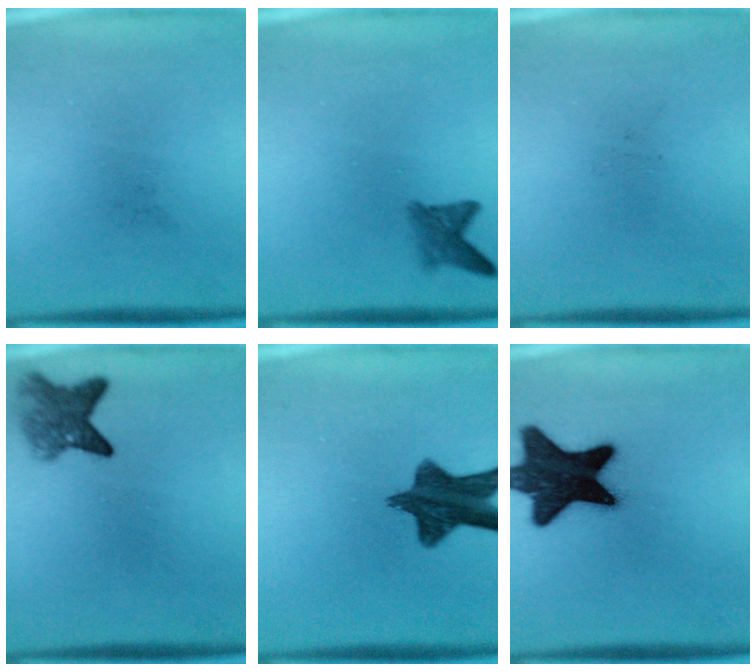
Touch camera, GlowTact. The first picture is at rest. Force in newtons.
{"total": 2.5}
{"total": 0.0}
{"total": 4.9}
{"total": 11.3}
{"total": 17.9}